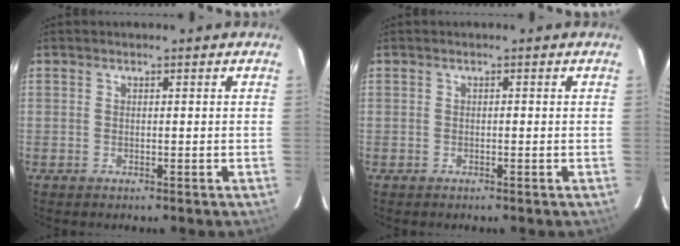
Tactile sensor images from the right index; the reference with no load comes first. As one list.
[{"total": 0.0}]